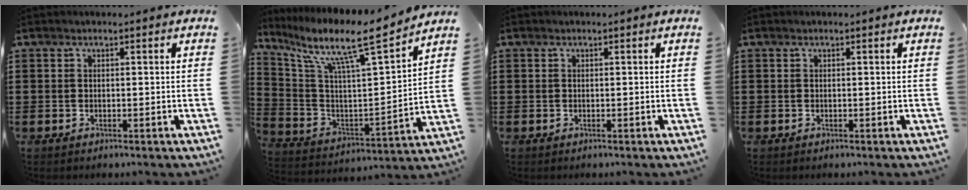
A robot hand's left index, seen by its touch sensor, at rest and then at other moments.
{"total": 11.3, "force": [8.3, 1.4, 7.5], "torque": [-0.168, -0.056, 0.130]}
{"total": 0.0}
{"total": 0.0}